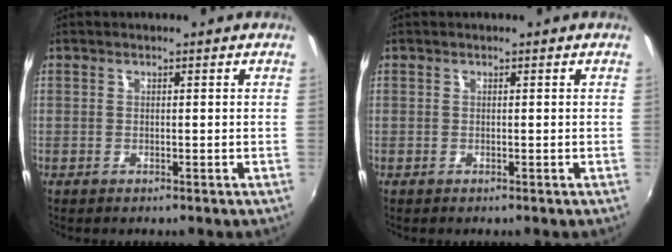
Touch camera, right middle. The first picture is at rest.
{"total": 0.0}